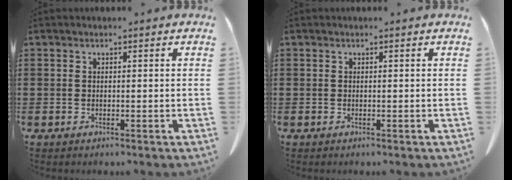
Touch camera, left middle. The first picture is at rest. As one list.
[{"total": 0.0}]